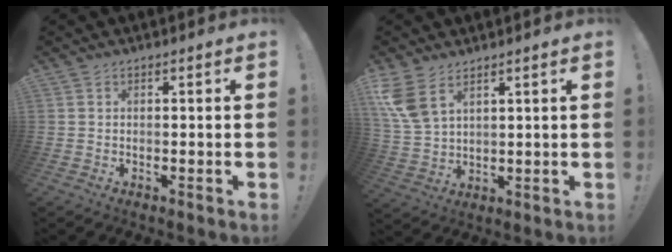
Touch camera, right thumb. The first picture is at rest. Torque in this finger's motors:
{"motor_torque": [0.07, 0.35, 0.73, 0.53, 0.08]}